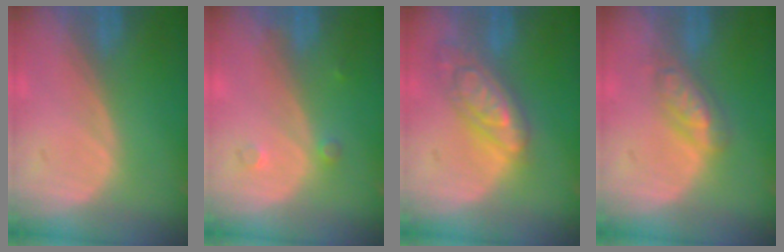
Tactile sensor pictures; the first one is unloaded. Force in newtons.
{"total": 1.5, "press": 1.5, "slide": 0.1}
{"total": 7.5, "press": 7.4, "slide": 0.6}
{"total": 4.6, "press": 4.3, "slide": 1.5}